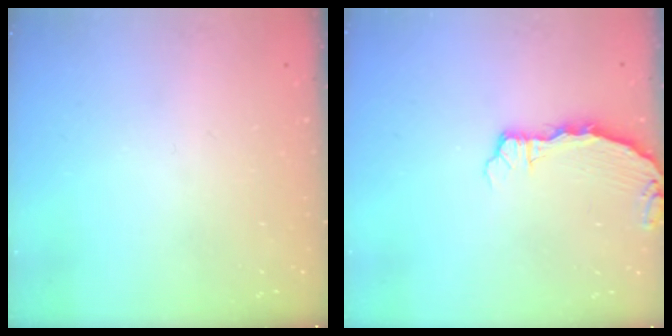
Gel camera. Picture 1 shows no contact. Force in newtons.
{"total": 2.6, "press": 2.5, "slide": 0.3}